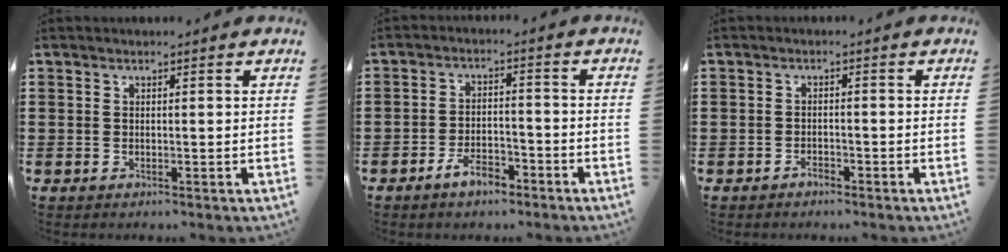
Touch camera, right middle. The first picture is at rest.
{"total": 4.8, "force": [-3.6, 1.8, 2.5], "torque": [-0.047, 0.010, -0.070]}
{"total": 1.4, "force": [-1.2, 0.4, 0.5], "torque": [-0.014, -0.003, -0.024]}